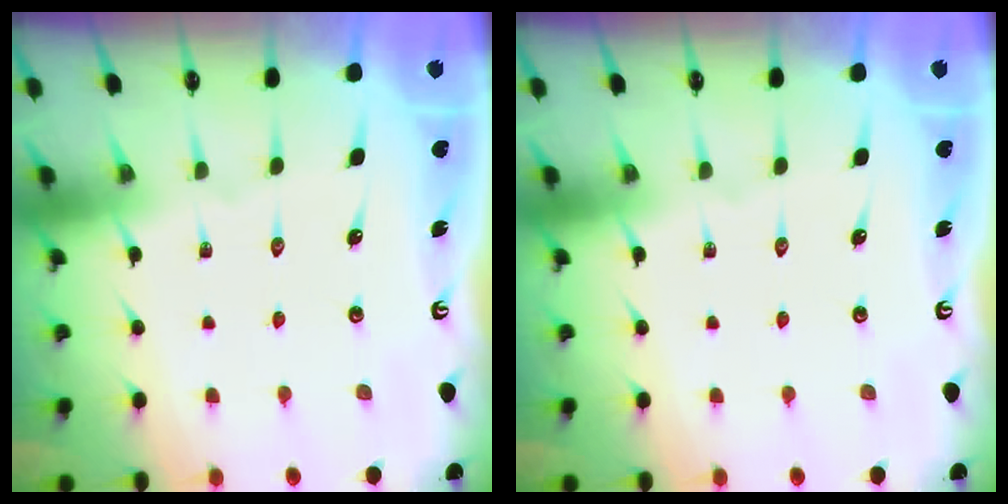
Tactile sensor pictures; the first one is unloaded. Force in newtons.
{"total": 0.0}